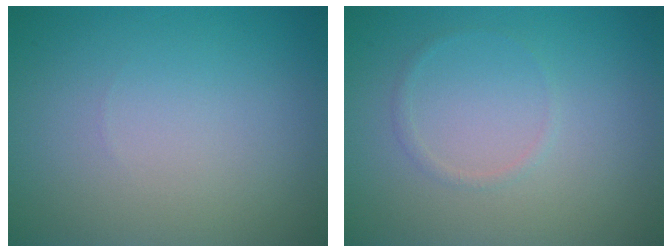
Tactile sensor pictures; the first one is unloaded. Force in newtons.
{"total": 0.7, "press": 0.7, "slide": 0.0}